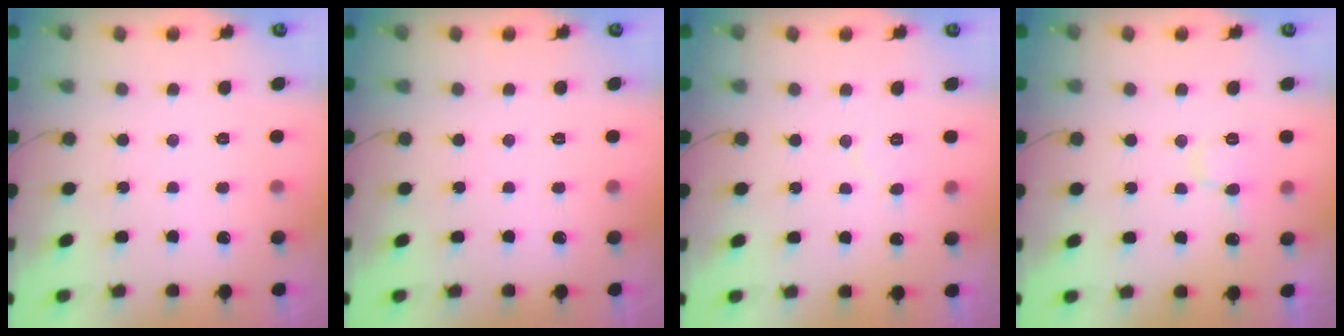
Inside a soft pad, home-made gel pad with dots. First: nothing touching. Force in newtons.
{"total": 0.0}
{"total": 4.8, "press": 4.8, "slide": 0.6}
{"total": 7.8, "press": 7.7, "slide": 1.1}